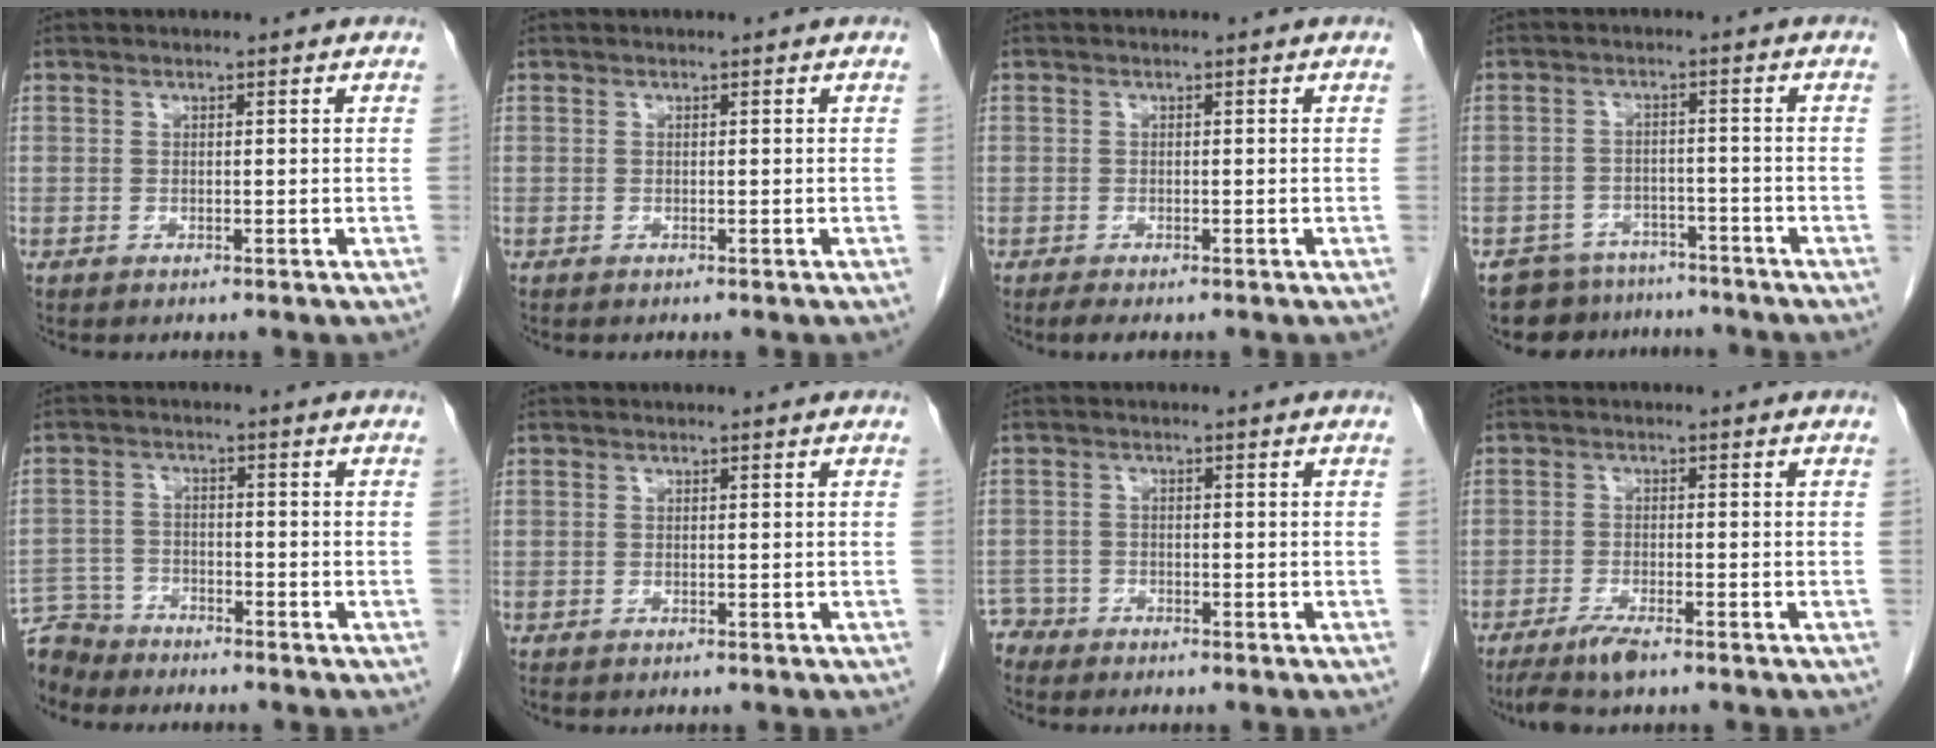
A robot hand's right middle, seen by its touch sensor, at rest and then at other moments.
{"total": 0.0}
{"total": 1.7, "force": [-1.3, 0.6, 0.9], "torque": [-0.022, -0.005, -0.019]}
{"total": 8.3, "force": [-7.2, 4.0, 0.2], "torque": [0.001, 0.018, -0.099]}
{"total": 6.8, "force": [-6.5, 2.0, -0.2], "torque": [0.006, -0.001, -0.122]}
{"total": 0.9, "force": [-0.8, 0.3, 0.3], "torque": [-0.009, -0.002, -0.012]}
{"total": 2.8, "force": [-2.6, 0.9, -0.7], "torque": [0.013, -0.002, -0.051]}
{"total": 4.8, "force": [-3.6, 0.6, 3.0], "torque": [-0.062, -0.011, -0.065]}